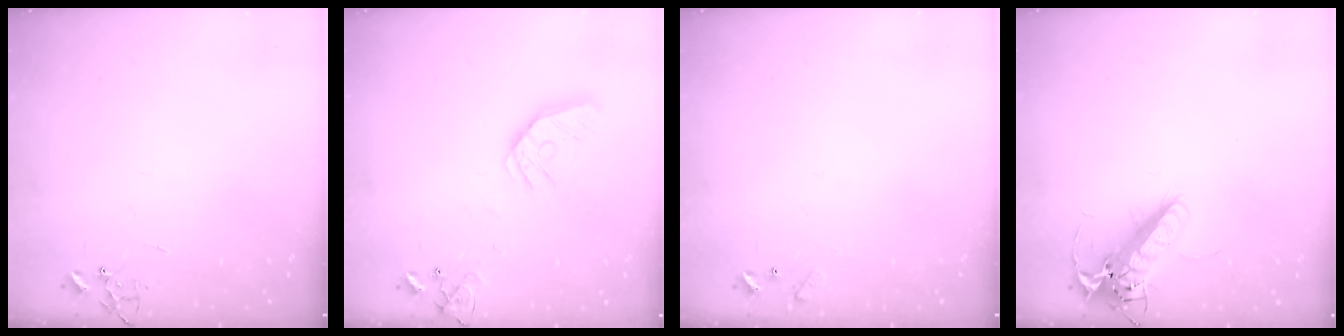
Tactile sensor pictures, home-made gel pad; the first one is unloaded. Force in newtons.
{"total": 15.8, "press": 15.5, "slide": 2.5}
{"total": 6.4, "press": 6.4, "slide": 0.5}
{"total": 16.2, "press": 15.9, "slide": 3.2}